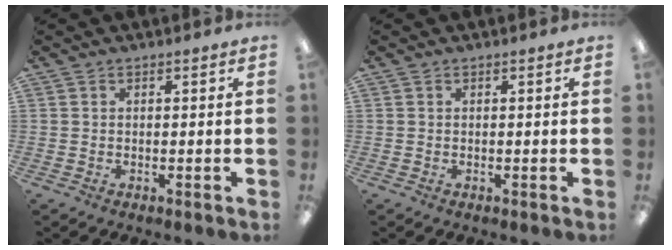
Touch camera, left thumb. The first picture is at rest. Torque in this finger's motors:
{"motor_torque": [-0.06, -0.06, 0.00, 0.00, 0.00]}